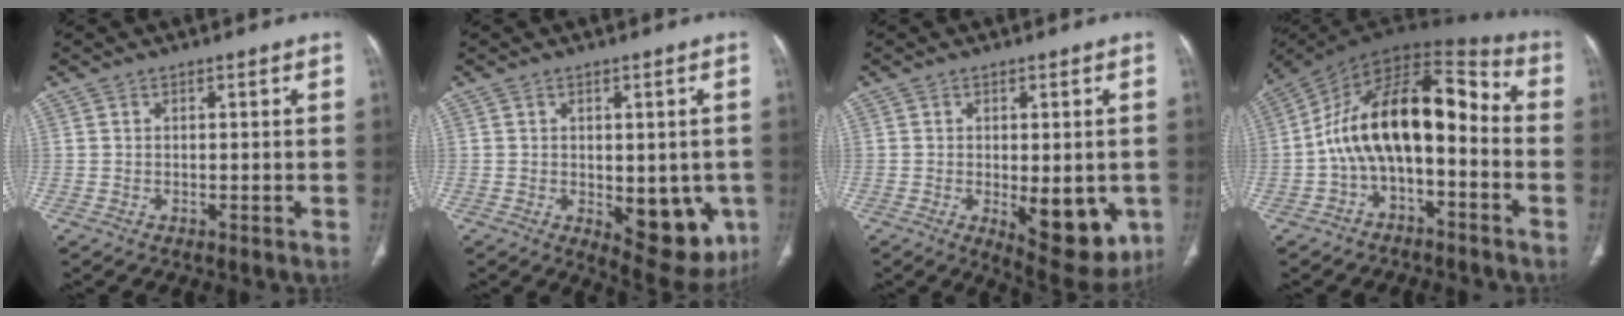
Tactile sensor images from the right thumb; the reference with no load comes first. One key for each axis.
{"total": 12.3, "fx": -2.9, "fy": 6.4, "fz": 10.1, "tx": -0.086, "ty": -0.014, "tz": -0.021}
{"total": 11.9, "fx": -2.8, "fy": 5.3, "fz": 10.3, "tx": -0.106, "ty": -0.018, "tz": -0.026}
{"total": 17.4, "fx": -2.9, "fy": 9.3, "fz": 14.4, "tx": -0.219, "ty": 0.088, "tz": -0.057}